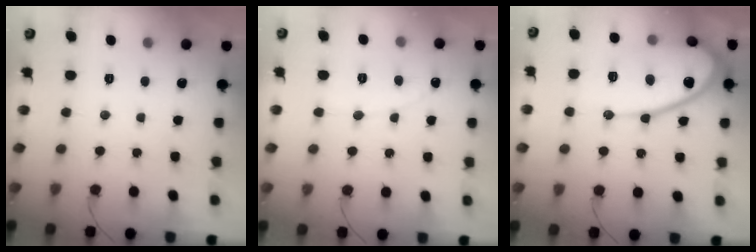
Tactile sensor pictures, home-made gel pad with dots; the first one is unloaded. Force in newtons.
{"total": 2.9, "press": 2.9, "slide": 0.3}
{"total": 16.6, "press": 16.6, "slide": 1.3}